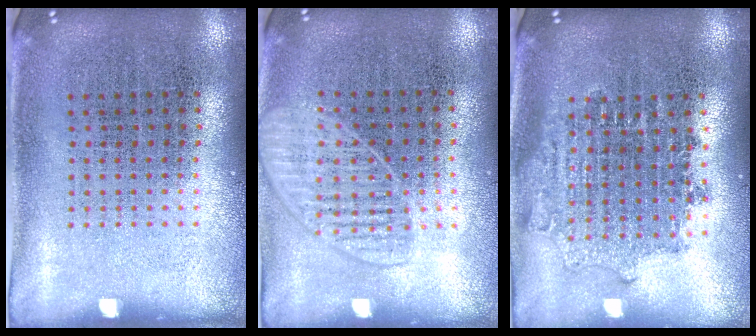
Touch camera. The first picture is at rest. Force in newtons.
{"total": 1.3, "press": 1.2, "slide": 0.5}
{"total": 1.7, "press": 1.3, "slide": 1.0}